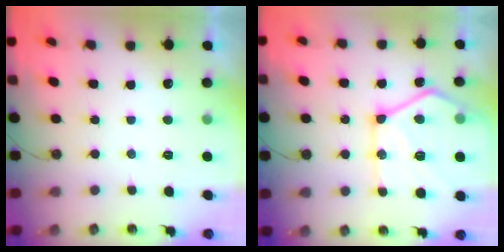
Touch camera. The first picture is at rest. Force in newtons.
{"total": 21.5, "press": 21.3, "slide": 2.4}